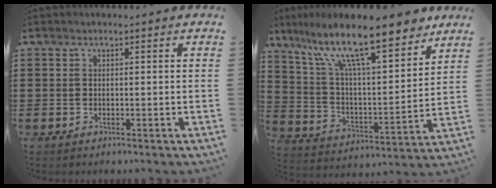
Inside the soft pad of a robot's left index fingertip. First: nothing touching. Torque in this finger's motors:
{"motor_torque": [1.51, 0.63, 1.05, 0.20]}